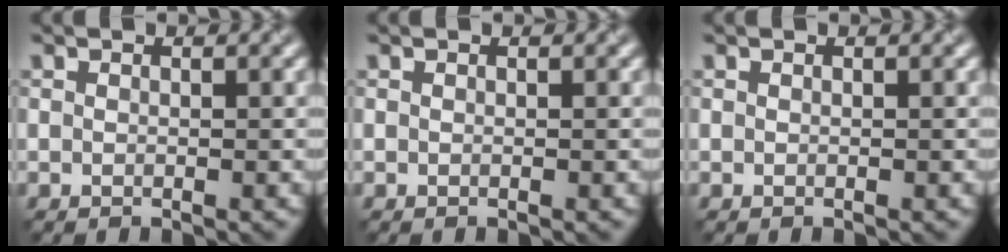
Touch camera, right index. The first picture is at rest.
{"total": 0.0}
{"total": 0.0}